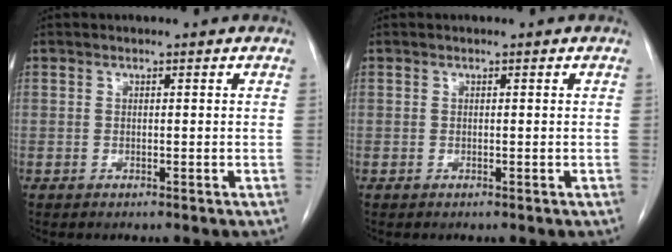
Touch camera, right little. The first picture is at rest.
{"total": 0.0}